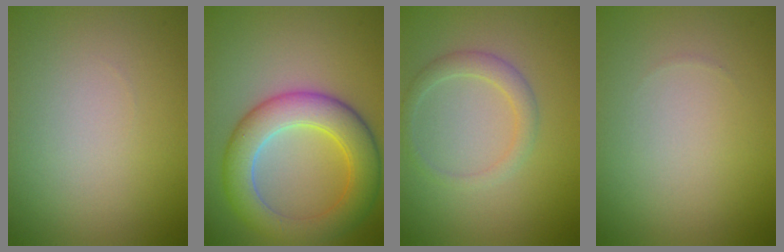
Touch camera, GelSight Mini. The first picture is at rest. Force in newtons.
{"total": 6.8, "press": 6.8, "slide": 0.1}
{"total": 2.0, "press": 2.0, "slide": 0.1}
{"total": 0.0}